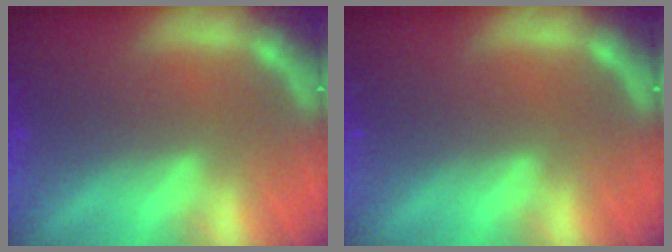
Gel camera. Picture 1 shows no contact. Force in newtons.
{"total": 0.0}